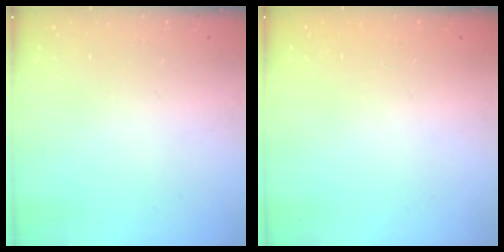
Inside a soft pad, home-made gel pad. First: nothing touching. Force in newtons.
{"total": 0.0}